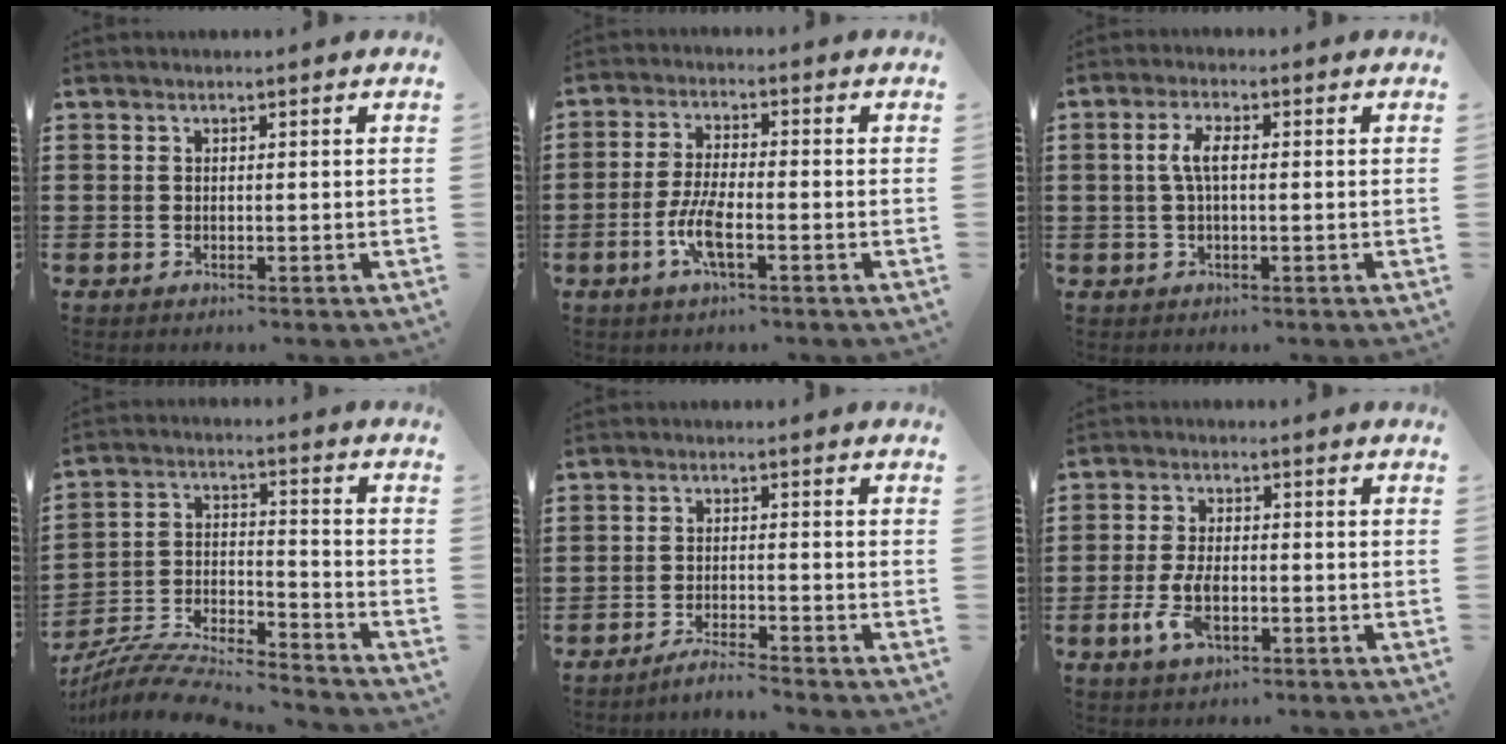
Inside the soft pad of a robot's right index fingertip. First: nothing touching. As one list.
[{"total": 6.0, "force": [-2.3, 1.6, 5.3], "torque": [-0.122, -0.011, -0.047]}, {"total": 3.8, "force": [0.0, 1.2, 3.6], "torque": [-0.082, -0.001, -0.006]}, {"total": 8.0, "force": [-7.6, 0.9, 2.3], "torque": [-0.058, -0.002, -0.155]}, {"total": 2.7, "force": [-2.6, -0.3, 0.8], "torque": [-0.015, 0.000, -0.051]}, {"total": 5.9, "force": [-1.9, 3.0, 4.7], "torque": [-0.114, -0.004, -0.041]}]